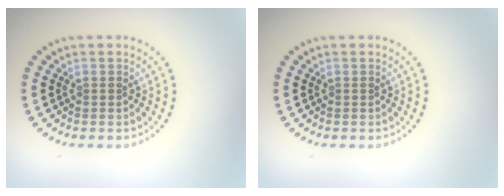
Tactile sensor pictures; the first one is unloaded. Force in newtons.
{"total": 0.0}